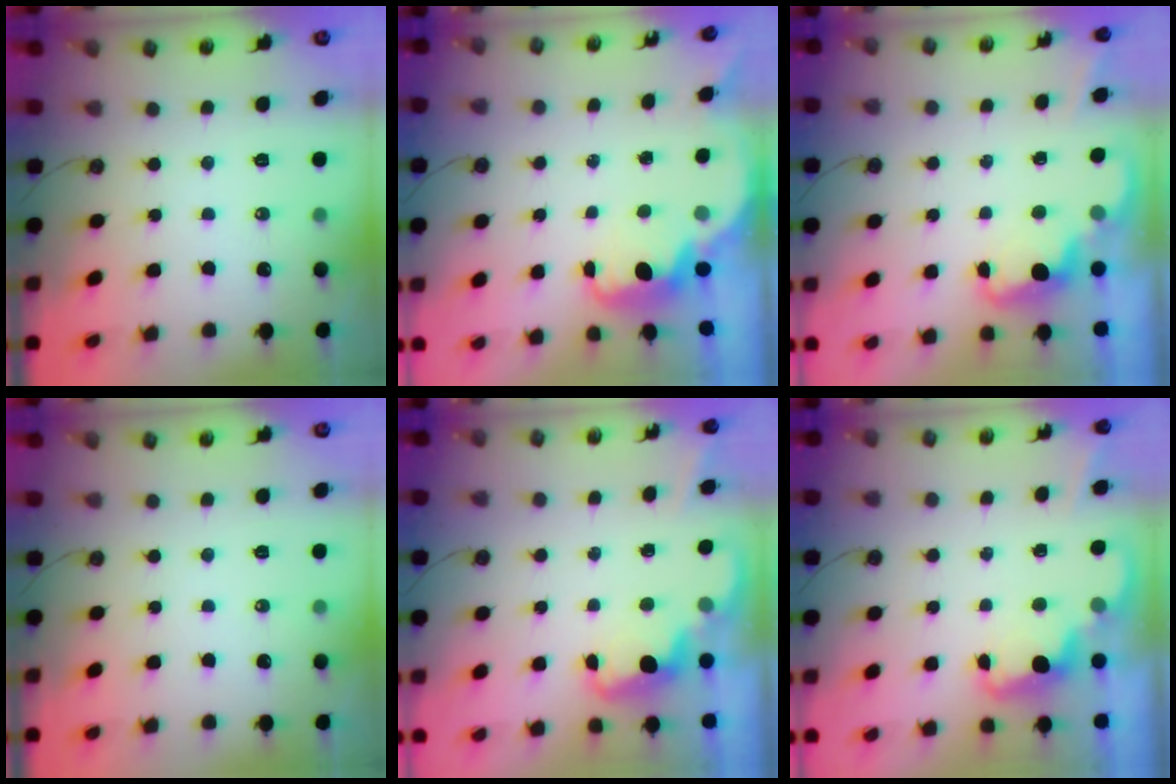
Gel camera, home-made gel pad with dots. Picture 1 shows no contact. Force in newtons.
{"total": 2.5, "press": 2.4, "slide": 0.6}
{"total": 2.1, "press": 2.1, "slide": 0.6}
{"total": 0.0}
{"total": 2.2, "press": 2.1, "slide": 0.5}
{"total": 2.4, "press": 2.4, "slide": 0.6}